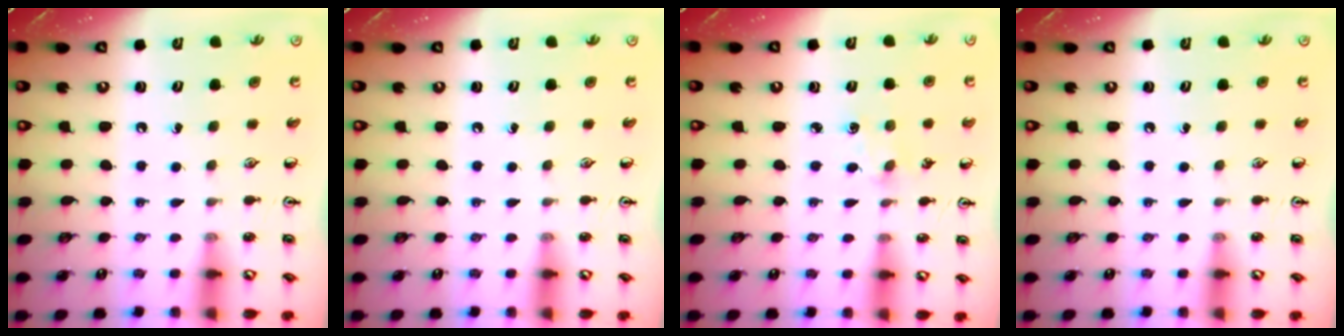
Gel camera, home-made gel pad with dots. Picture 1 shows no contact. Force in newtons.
{"total": 0.0}
{"total": 1.5, "press": 1.4, "slide": 0.2}
{"total": 0.0}